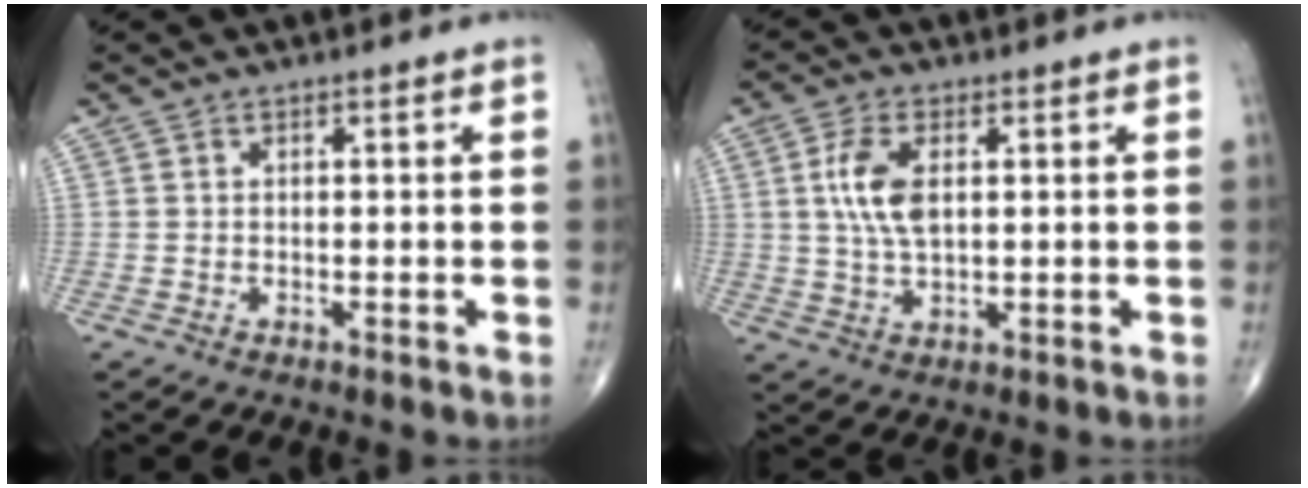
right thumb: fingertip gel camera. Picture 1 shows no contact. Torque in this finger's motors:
{"motor_torque": [0.41, 0.79, 0.64, 0.02, 0.03]}